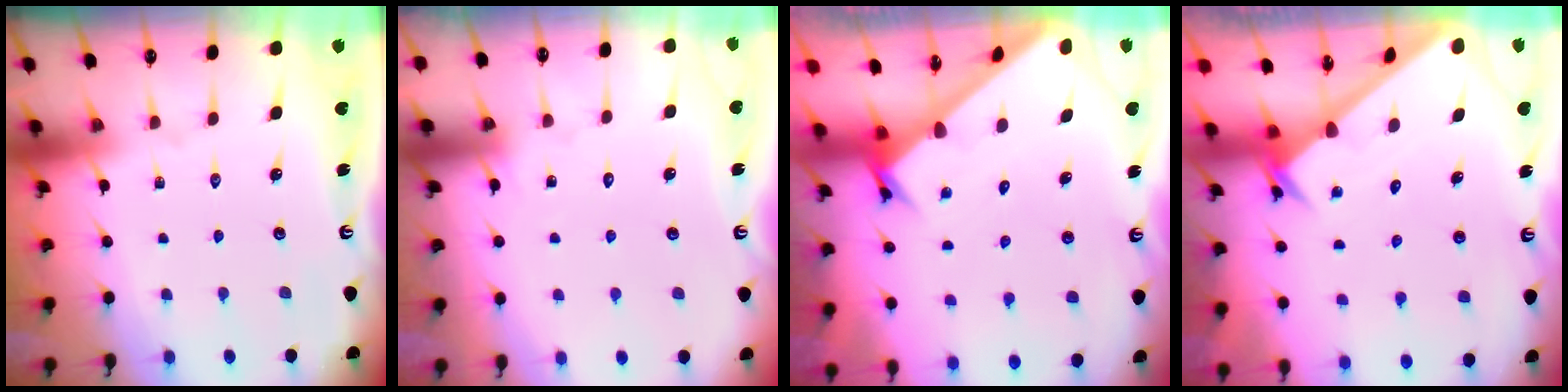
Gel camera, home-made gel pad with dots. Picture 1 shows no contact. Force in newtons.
{"total": 5.4, "press": 5.4, "slide": 0.3}
{"total": 2.7, "press": 2.7, "slide": 0.3}
{"total": 2.2, "press": 2.2, "slide": 0.2}